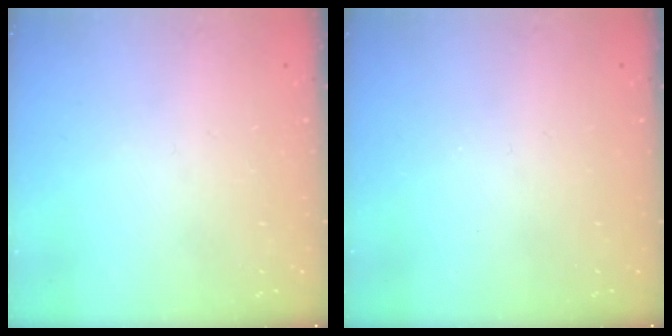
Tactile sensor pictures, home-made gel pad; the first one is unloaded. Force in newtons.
{"total": 0.0}